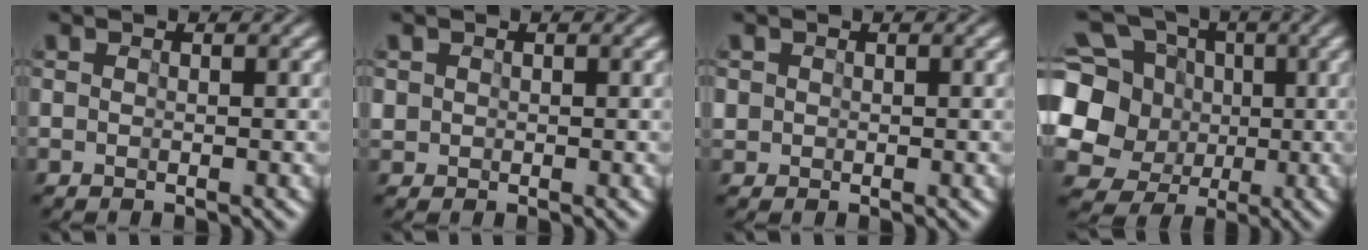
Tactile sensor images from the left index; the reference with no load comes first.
{"total": 1.3, "force": [0.2, 1.3, 0.3], "torque": [-0.009, 0.013, 0.008]}
{"total": 1.7, "force": [0.2, 1.6, 0.4], "torque": [-0.010, 0.019, 0.002]}
{"total": 13.5, "force": [0.5, 12.3, 5.5], "torque": [-0.189, 0.024, 0.002]}